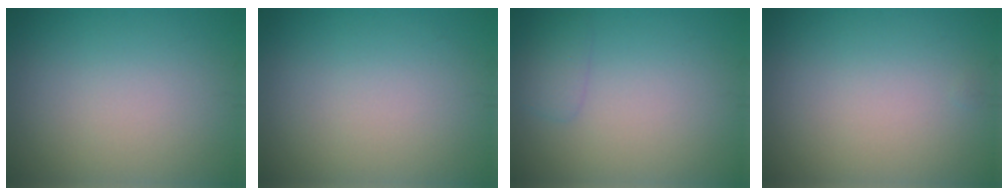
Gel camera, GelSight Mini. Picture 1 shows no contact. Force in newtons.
{"total": 0.0}
{"total": 1.4, "press": 1.4, "slide": 0.1}
{"total": 0.0}